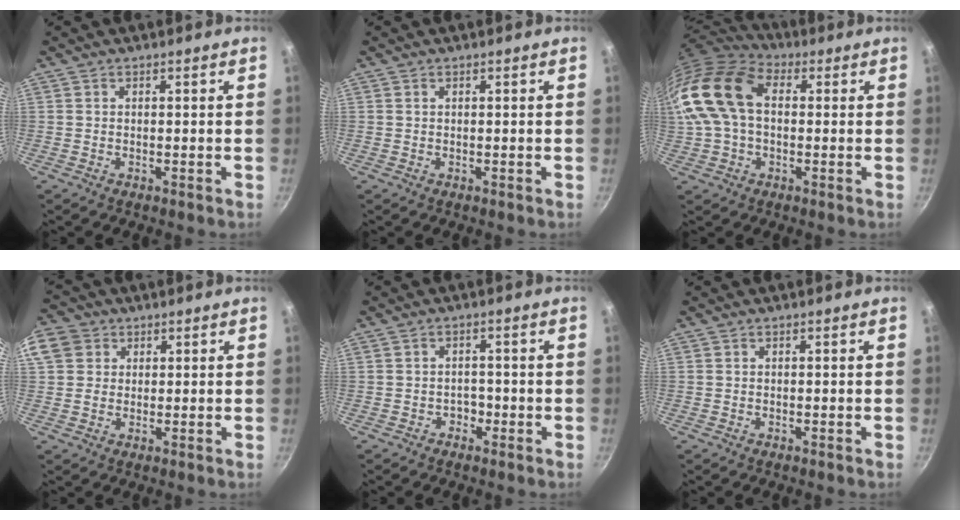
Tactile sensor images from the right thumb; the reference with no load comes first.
{"total": 0.0}
{"total": 19.0, "force": [2.0, 12.5, 14.2], "torque": [-0.290, 0.034, 0.023]}
{"total": 8.9, "force": [2.8, 7.6, 3.7], "torque": [-0.072, 0.010, 0.042]}
{"total": 1.9, "force": [-1.0, 1.5, 0.6], "torque": [0.011, 0.014, -0.012]}
{"total": 0.0}